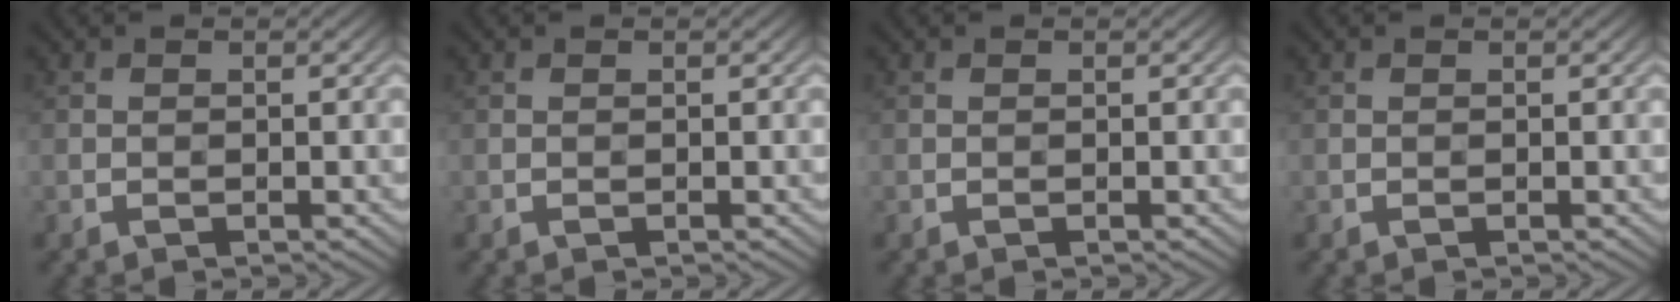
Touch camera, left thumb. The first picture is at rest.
{"total": 0.0}
{"total": 0.0}
{"total": 0.0}